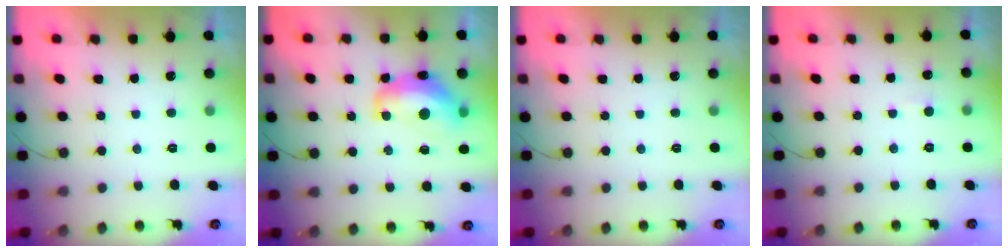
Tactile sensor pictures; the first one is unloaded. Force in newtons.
{"total": 13.8, "press": 13.8, "slide": 1.1}
{"total": 0.0}
{"total": 3.7, "press": 3.7, "slide": 0.4}